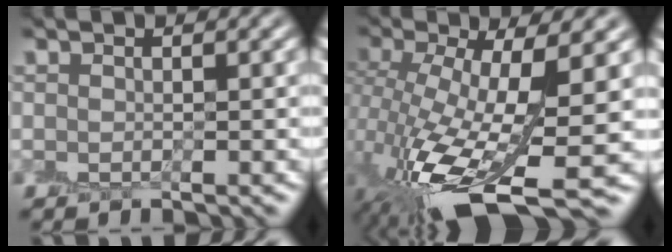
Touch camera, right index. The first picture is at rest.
{"total": 13.0, "force": [-3.6, 4.2, 11.7], "torque": [-0.234, -0.025, -0.052]}